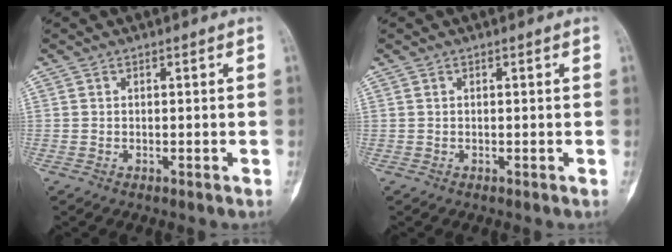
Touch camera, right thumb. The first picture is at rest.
{"total": 0.0}